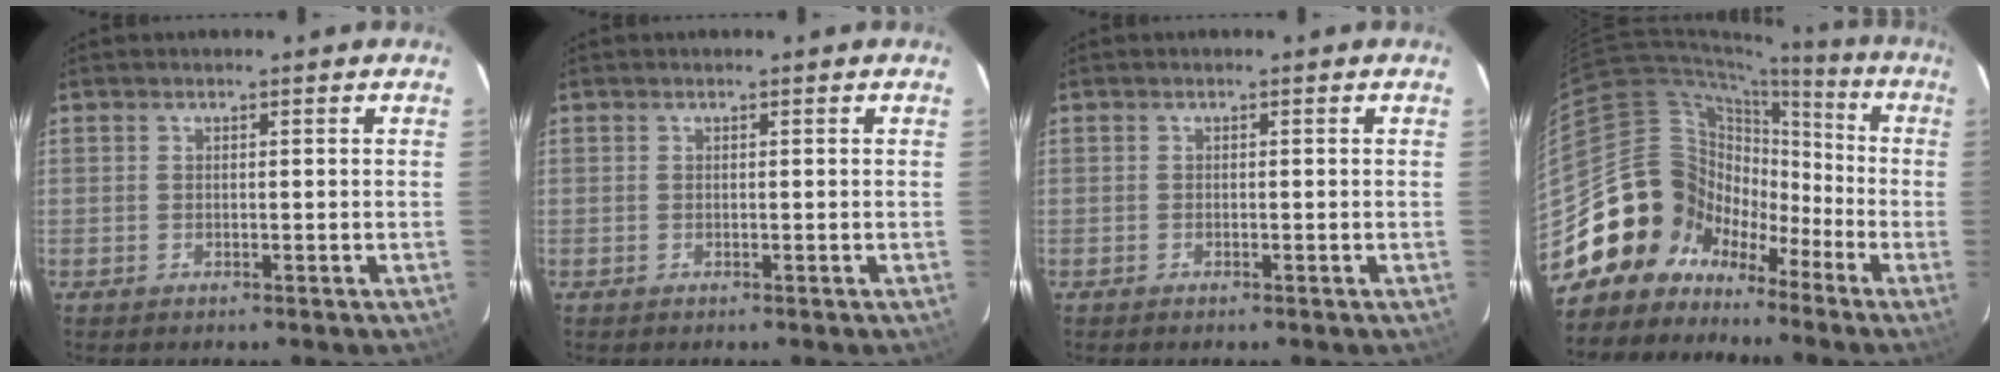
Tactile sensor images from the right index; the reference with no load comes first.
{"total": 0.0}
{"total": 0.0}
{"total": 16.4, "force": [-9.5, 13.0, 3.0], "torque": [-0.066, 0.071, -0.169]}